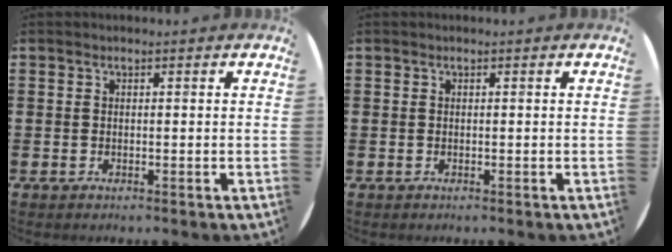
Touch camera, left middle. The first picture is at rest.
{"total": 0.0}